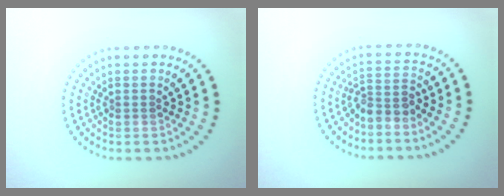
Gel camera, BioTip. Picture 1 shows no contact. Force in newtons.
{"total": 2.4, "press": 1.8, "slide": 1.5}